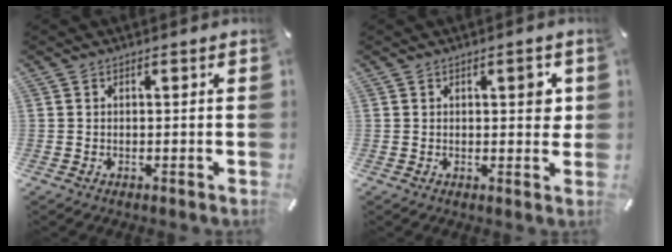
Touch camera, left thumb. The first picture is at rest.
{"total": 3.9, "force": [1.3, 1.8, 3.2], "torque": [-0.026, -0.009, 0.011]}